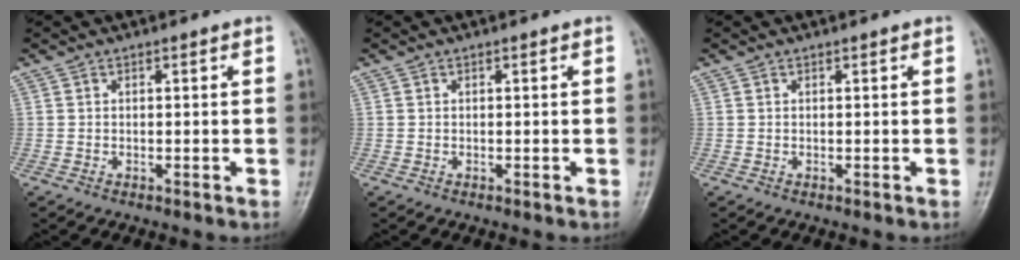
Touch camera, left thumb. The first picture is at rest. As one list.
[{"total": 0.0}, {"total": 0.0}]